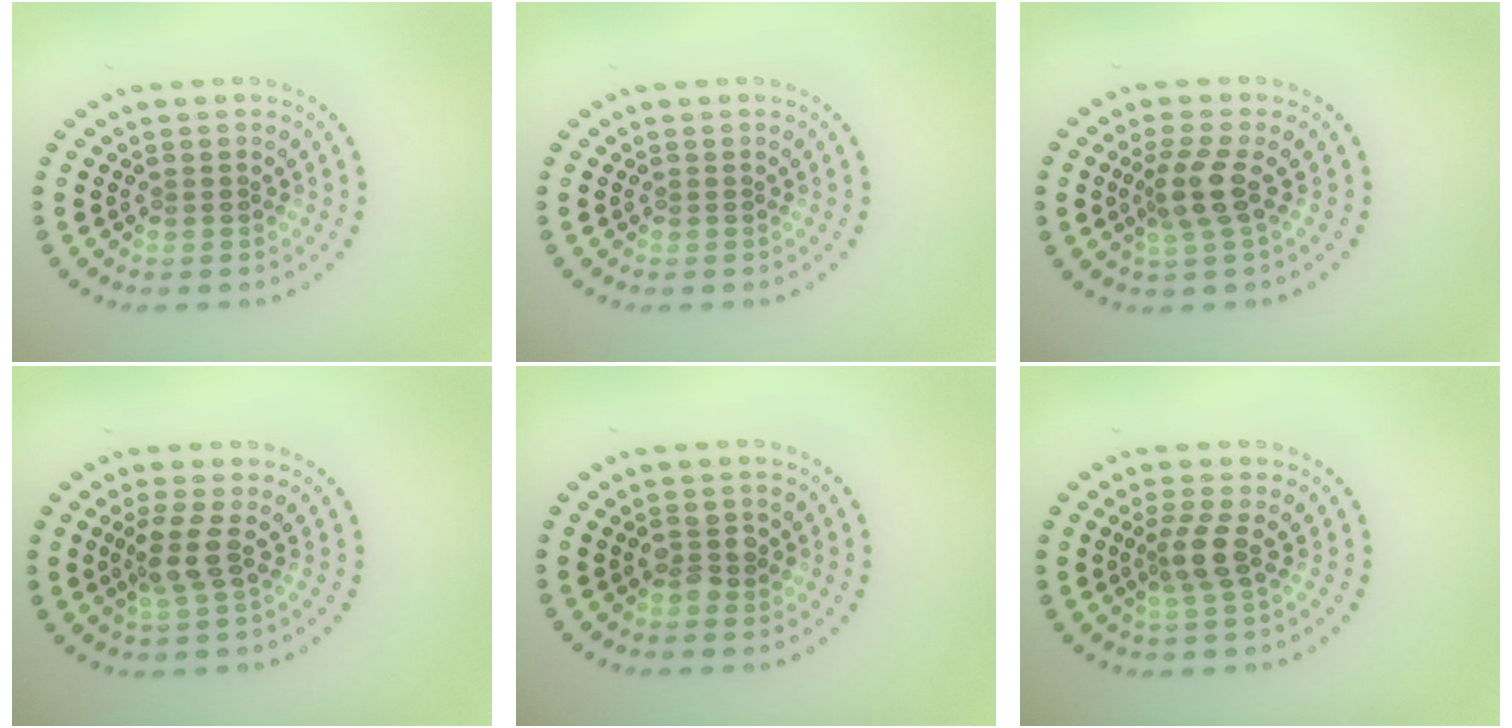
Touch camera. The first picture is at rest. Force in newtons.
{"total": 0.0}
{"total": 2.9, "press": 2.2, "slide": 1.8}
{"total": 2.4, "press": 1.9, "slide": 1.5}
{"total": 1.7, "press": 1.7, "slide": 0.2}
{"total": 2.5, "press": 2.0, "slide": 1.6}